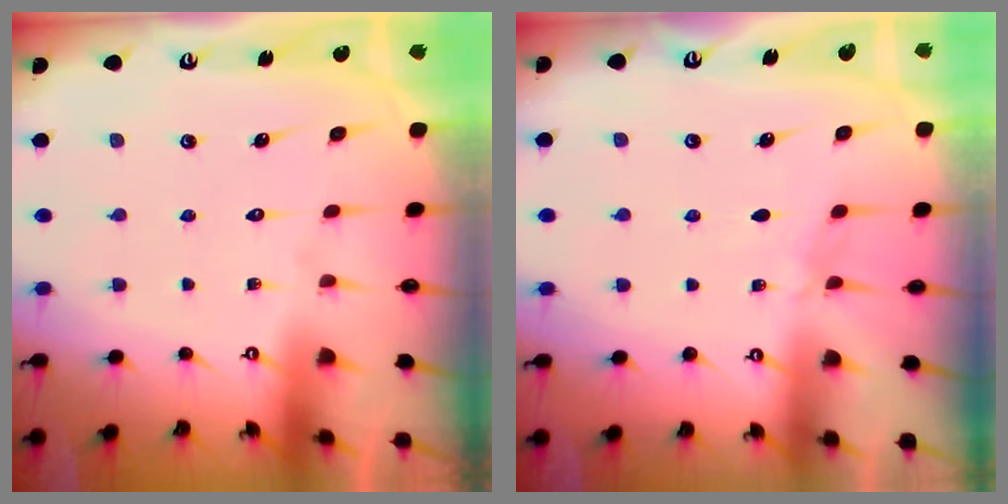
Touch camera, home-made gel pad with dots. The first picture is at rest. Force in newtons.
{"total": 3.0, "press": 2.9, "slide": 0.5}